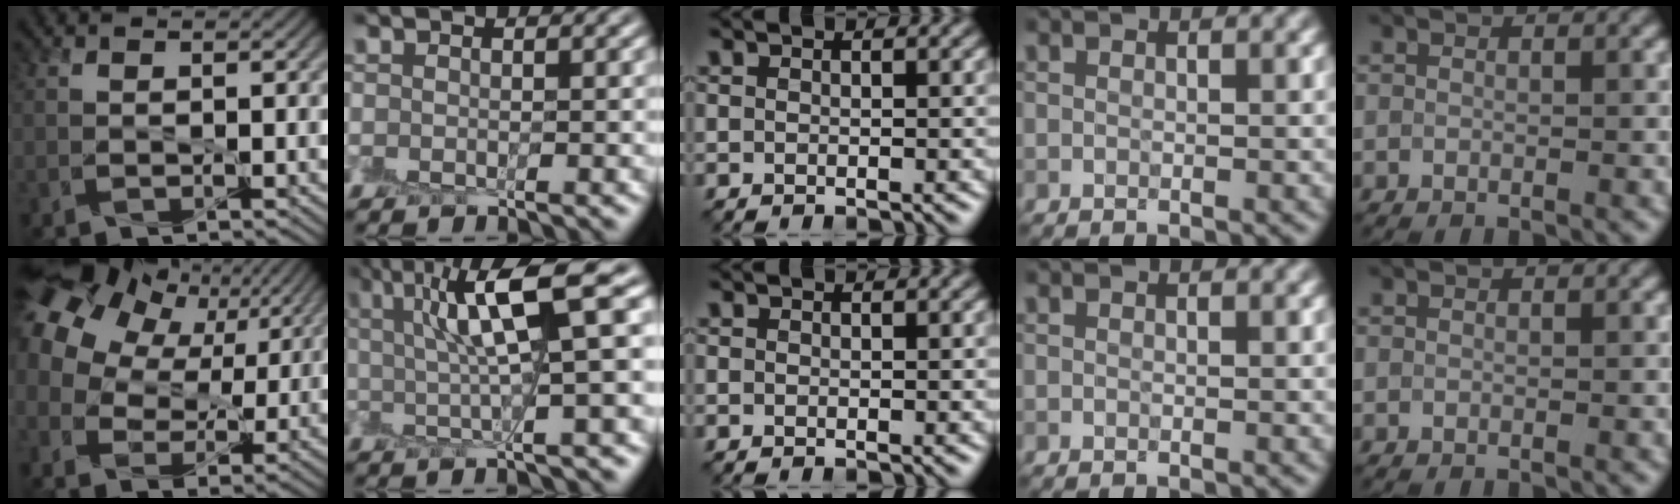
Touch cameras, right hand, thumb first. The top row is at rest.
{"thumb": {"total": 17.1, "force": [6.2, 12.0, 10.5], "torque": [-0.277, 0.026, 0.126]}, "index": {"total": 8.0, "force": [2.8, 1.3, 7.4], "torque": [-0.115, 0.010, 0.049]}}